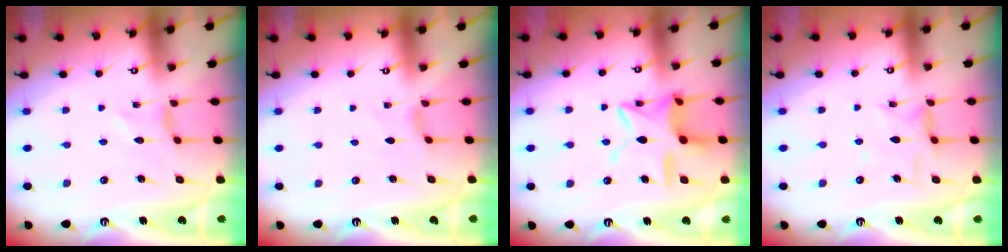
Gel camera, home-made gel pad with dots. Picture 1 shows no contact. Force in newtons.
{"total": 0.7, "press": 0.7, "slide": 0.2}
{"total": 14.1, "press": 14.1, "slide": 1.0}
{"total": 4.4, "press": 4.4, "slide": 0.3}